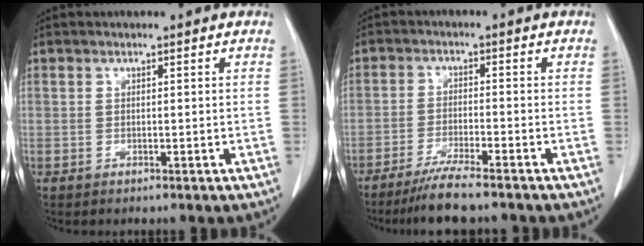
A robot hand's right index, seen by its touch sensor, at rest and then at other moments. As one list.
[{"total": 6.8, "force": [-5.6, -0.1, 3.8], "torque": [-0.063, -0.018, -0.095]}]